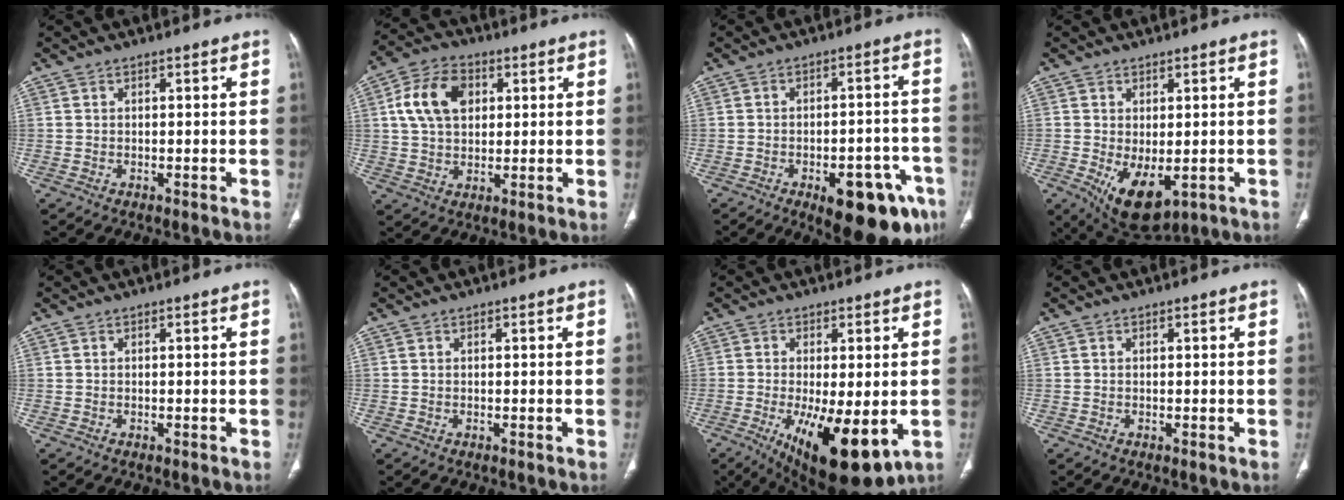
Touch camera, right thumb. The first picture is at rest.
{"total": 11.4, "force": [3.0, 7.8, 7.8], "torque": [-0.130, 0.008, 0.049]}
{"total": 17.0, "force": [-8.3, 7.2, 13.0], "torque": [-0.111, 0.031, -0.095]}
{"total": 9.2, "force": [-2.4, 4.9, 7.4], "torque": [-0.112, -0.014, -0.017]}
{"total": 0.0}
{"total": 0.0}
{"total": 15.8, "force": [-4.6, 5.8, 13.9], "torque": [-0.204, -0.025, -0.052]}
{"total": 0.0}